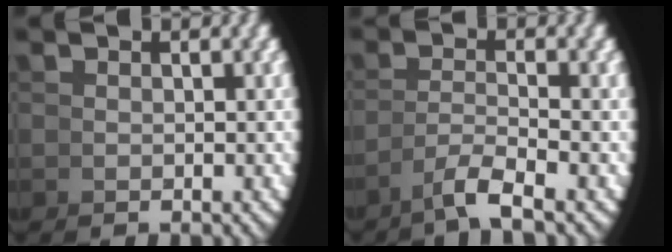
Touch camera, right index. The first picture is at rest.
{"total": 2.7, "force": [-1.6, -0.4, 2.1], "torque": [-0.036, -0.002, -0.025]}